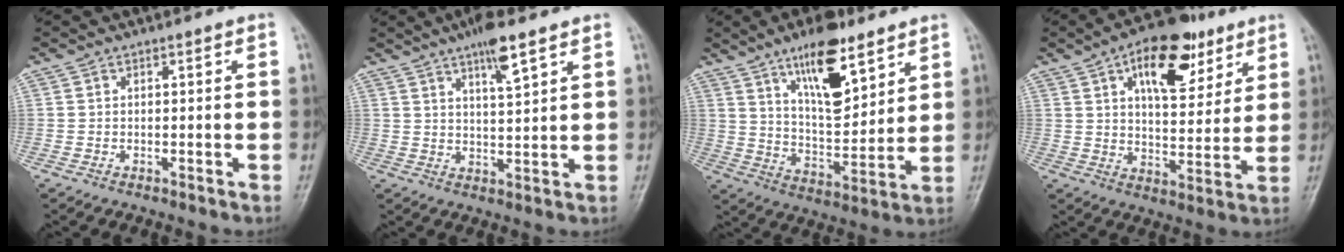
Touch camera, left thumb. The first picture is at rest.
{"total": 6.9, "force": [4.3, 1.2, 5.2], "torque": [-0.086, -0.023, 0.074]}
{"total": 14.7, "force": [8.9, 5.6, 10.4], "torque": [-0.140, -0.054, 0.152]}
{"total": 16.1, "force": [8.0, 8.0, 11.5], "torque": [-0.130, -0.021, 0.122]}